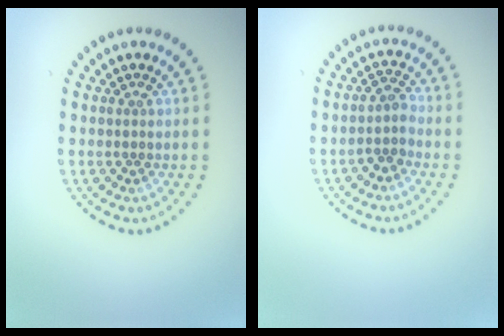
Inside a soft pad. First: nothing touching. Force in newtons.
{"total": 1.9, "press": 1.5, "slide": 1.2}